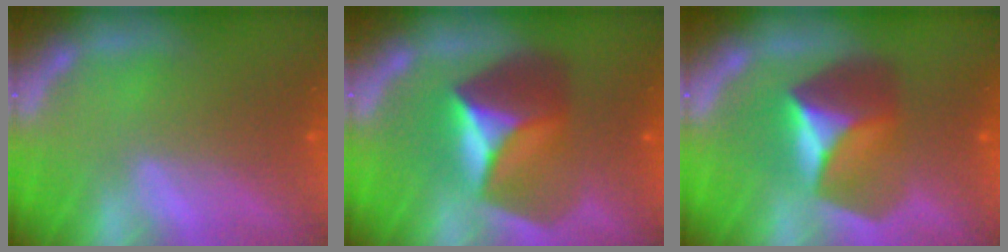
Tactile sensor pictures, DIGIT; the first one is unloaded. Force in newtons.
{"total": 7.9}
{"total": 6.9}